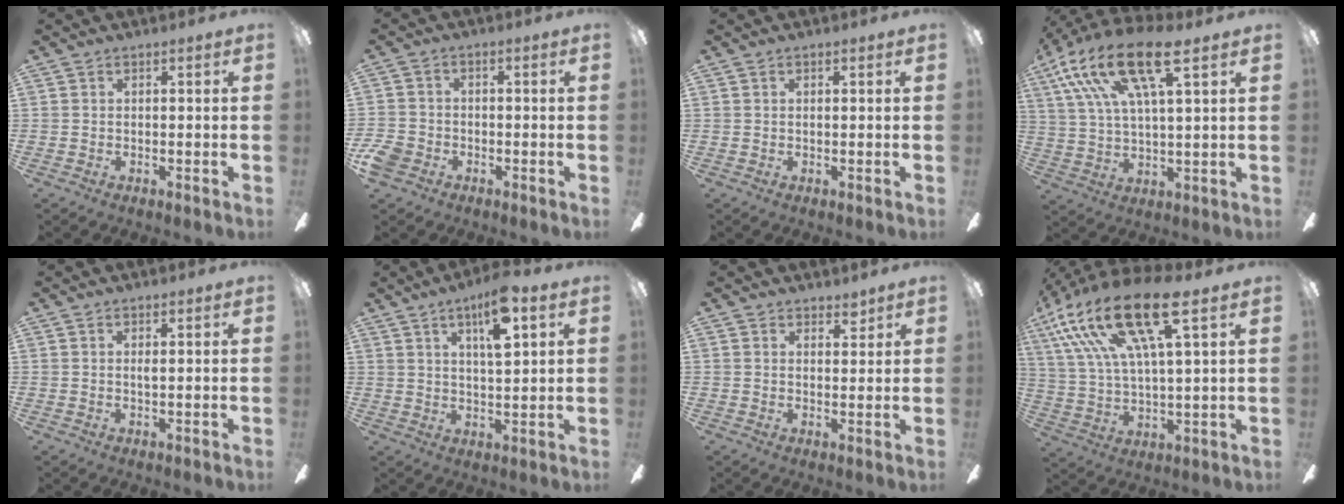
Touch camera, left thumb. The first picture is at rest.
{"total": 5.1, "force": [-2.7, 3.7, 2.2], "torque": [-0.056, 0.014, -0.054]}
{"total": 0.5, "force": [0.2, 0.2, 0.5], "torque": [-0.009, 0.002, 0.003]}
{"total": 18.3, "force": [11.0, 5.4, 13.6], "torque": [-0.276, -0.039, 0.182]}
{"total": 1.0, "force": [0.3, 0.1, 0.9], "torque": [-0.021, 0.001, 0.005]}
{"total": 9.6, "force": [5.2, 2.6, 7.6], "torque": [-0.124, -0.013, 0.083]}
{"total": 3.2, "force": [2.8, 1.5, 0.5], "torque": [0.011, -0.019, 0.048]}
{"total": 22.3, "force": [12.9, 6.6, 16.9], "torque": [-0.342, -0.050, 0.214]}